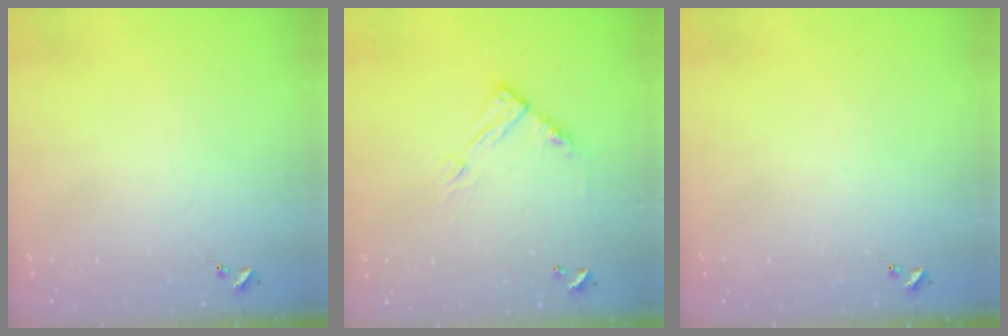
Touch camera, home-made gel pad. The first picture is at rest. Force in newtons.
{"total": 9.4, "press": 9.4, "slide": 0.5}
{"total": 0.0}